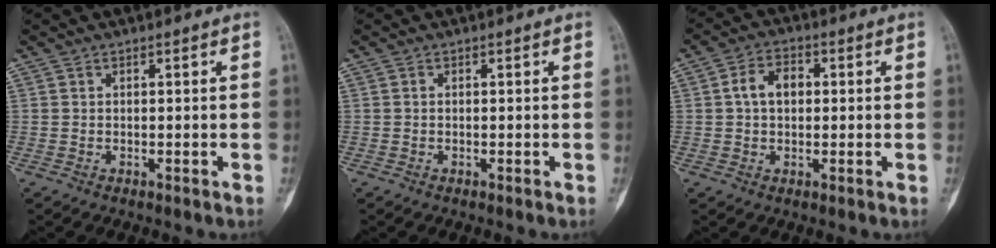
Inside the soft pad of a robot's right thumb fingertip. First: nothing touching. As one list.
[{"total": 0.0}, {"total": 5.7, "force": [0.7, 4.0, 4.1], "torque": [-0.066, 0.016, 0.006]}]